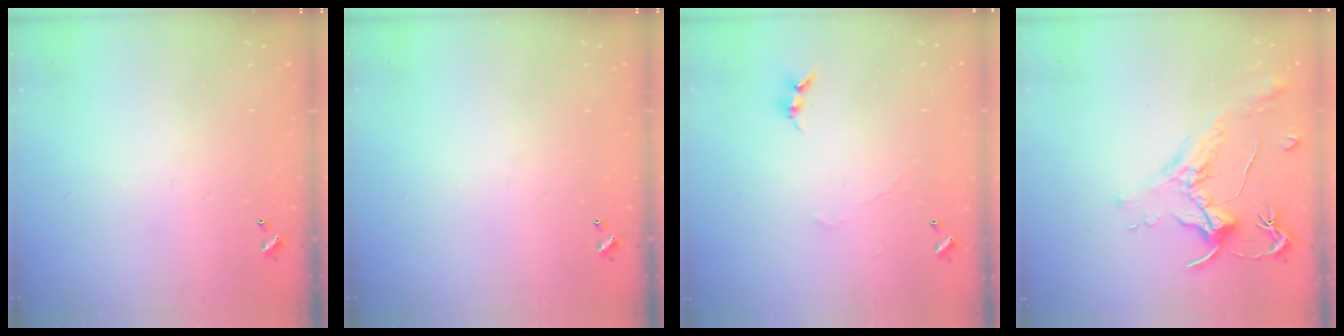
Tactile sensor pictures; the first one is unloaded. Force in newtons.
{"total": 0.0}
{"total": 1.5, "press": 1.4, "slide": 0.5}
{"total": 1.6, "press": 1.5, "slide": 0.7}